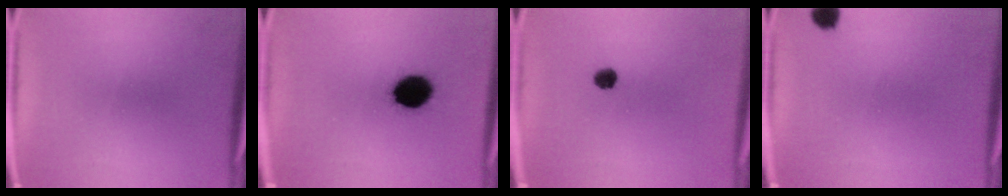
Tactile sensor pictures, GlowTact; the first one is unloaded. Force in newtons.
{"total": 10.8}
{"total": 2.7}
{"total": 2.8}